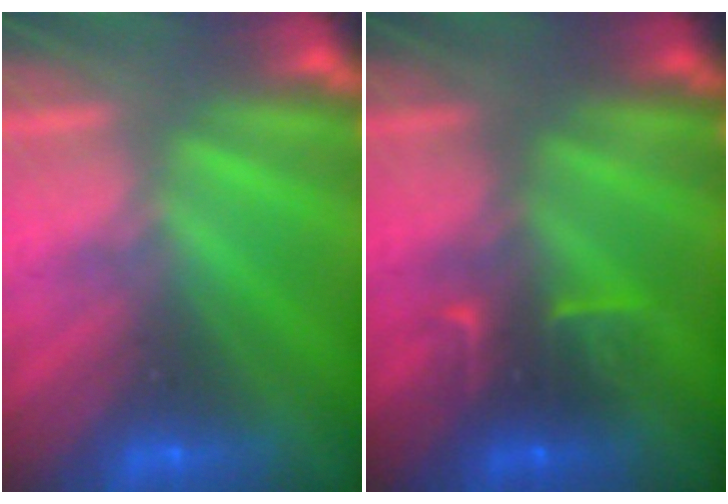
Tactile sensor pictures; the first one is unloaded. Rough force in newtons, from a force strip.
{"total": 2.4}